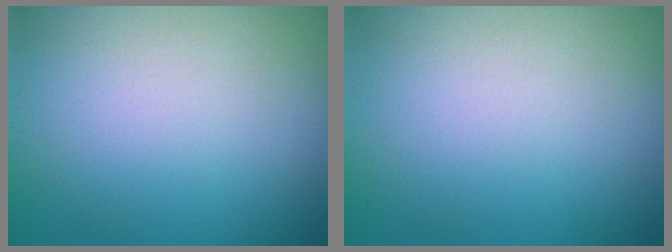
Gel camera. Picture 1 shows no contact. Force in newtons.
{"total": 0.0}